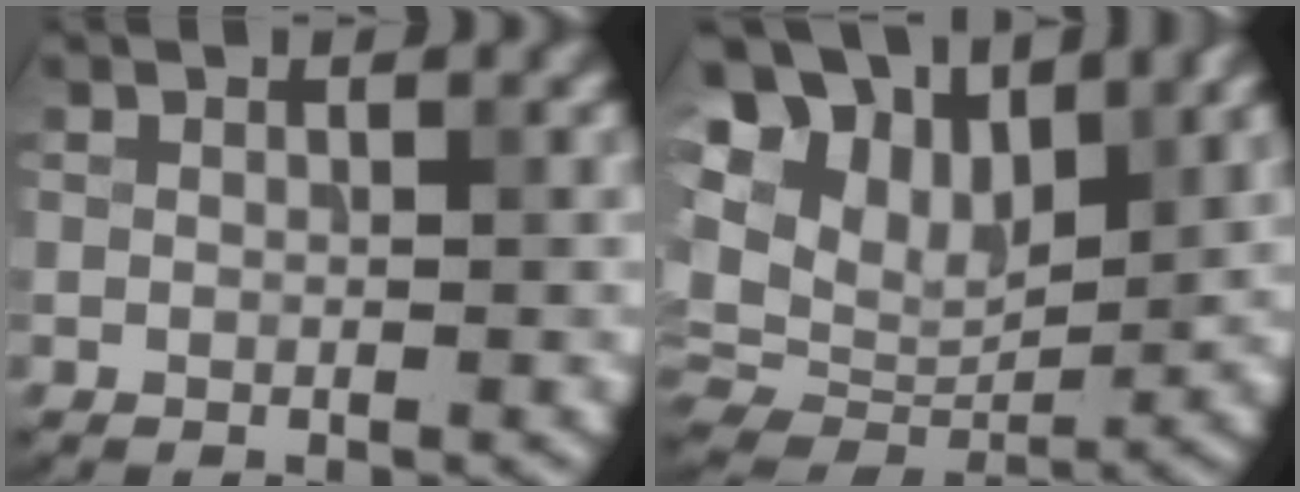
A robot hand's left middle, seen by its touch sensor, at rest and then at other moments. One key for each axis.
{"total": 14.8, "fx": 7.9, "fy": 9.0, "fz": 8.6, "tx": -0.214, "ty": 0.038, "tz": 0.142}